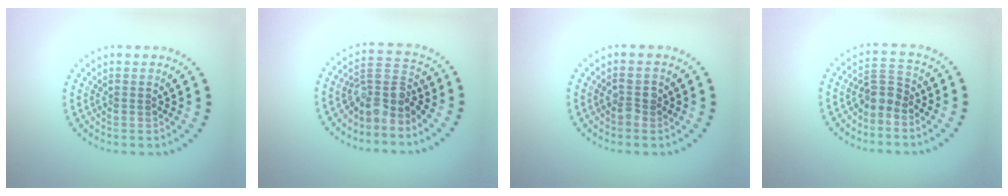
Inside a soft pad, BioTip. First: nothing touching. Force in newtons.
{"total": 3.6, "press": 2.7, "slide": 2.4}
{"total": 1.1, "press": 1.1, "slide": 0.2}
{"total": 2.3, "press": 1.8, "slide": 1.3}